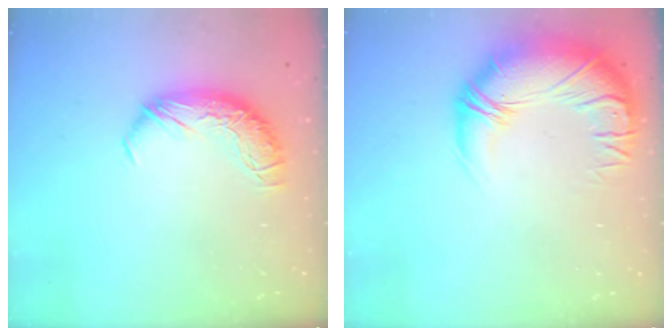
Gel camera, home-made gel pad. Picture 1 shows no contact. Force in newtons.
{"total": 4.8, "press": 3.3, "slide": 3.5}